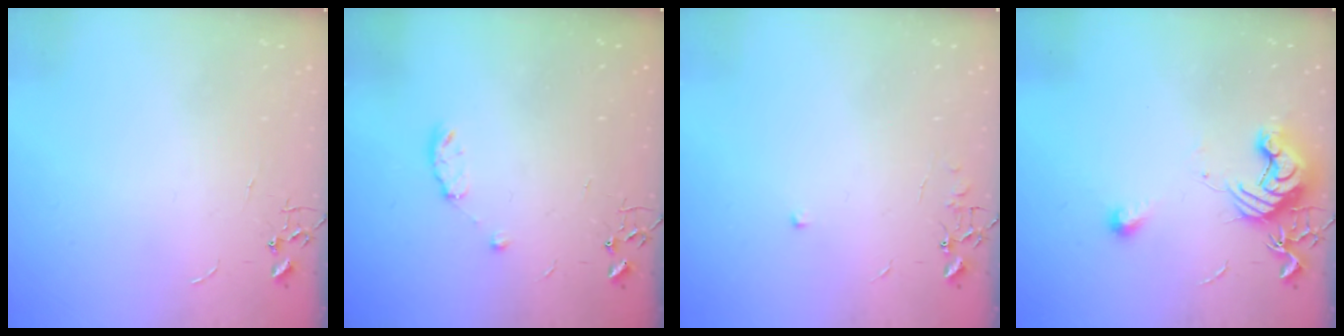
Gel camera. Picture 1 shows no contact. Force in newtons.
{"total": 6.3, "press": 6.3, "slide": 0.8}
{"total": 5.2, "press": 5.1, "slide": 0.6}
{"total": 12.6, "press": 12.5, "slide": 0.8}